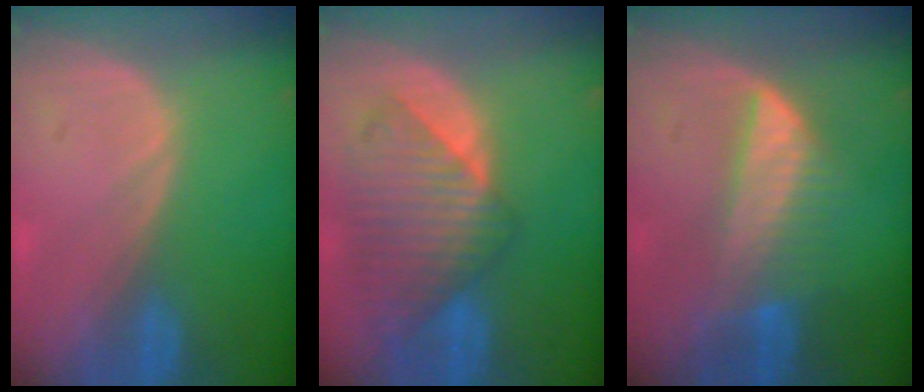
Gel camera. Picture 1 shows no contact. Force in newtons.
{"total": 9.4, "press": 8.3, "slide": 4.3}
{"total": 6.3, "press": 6.3, "slide": 0.2}